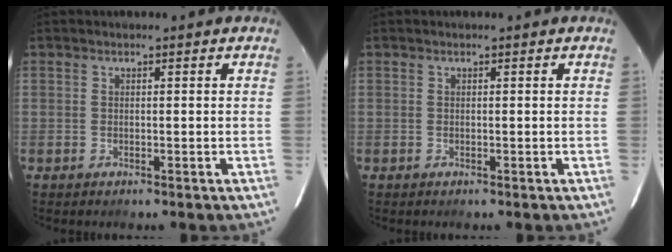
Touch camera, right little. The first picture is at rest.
{"total": 0.0}